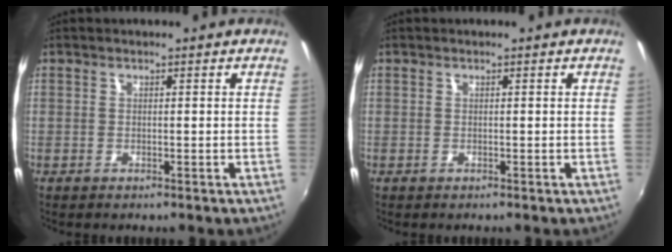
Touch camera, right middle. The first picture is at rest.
{"total": 0.0}